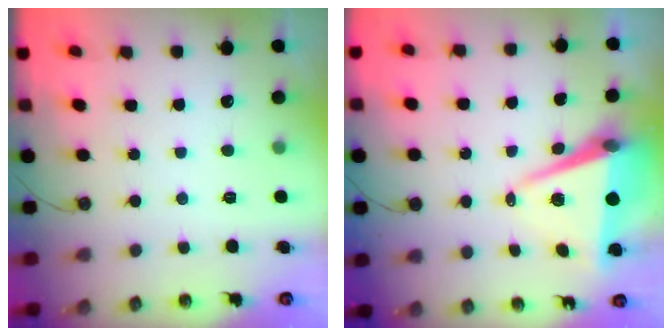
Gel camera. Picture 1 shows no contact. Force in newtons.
{"total": 8.5, "press": 7.3, "slide": 4.3}